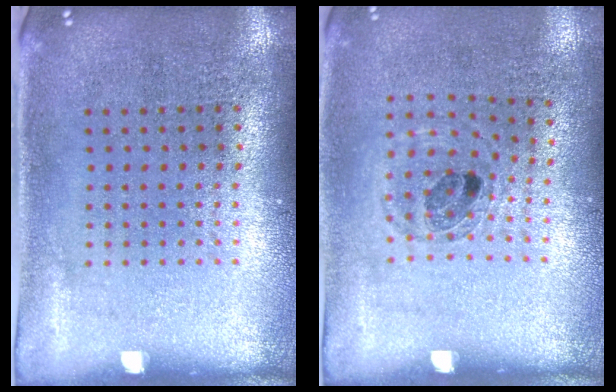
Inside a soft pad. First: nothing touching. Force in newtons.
{"total": 0.8, "press": 0.8, "slide": 0.2}